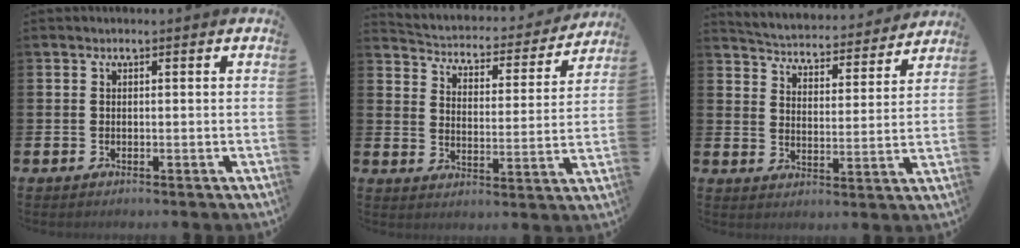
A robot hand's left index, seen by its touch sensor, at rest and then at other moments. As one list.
[{"total": 4.0, "force": [3.8, 1.3, 0.6], "torque": [-0.039, -0.037, 0.057]}, {"total": 4.4, "force": [4.4, 0.8, 0.2], "torque": [-0.031, -0.041, 0.070]}]